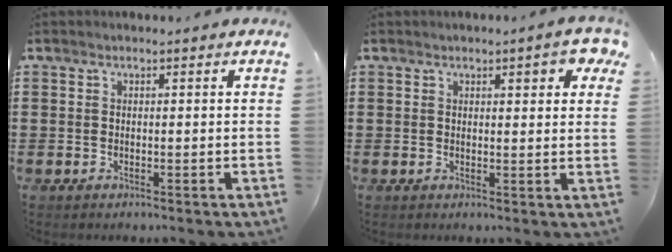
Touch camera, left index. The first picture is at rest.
{"total": 3.6, "force": [2.2, 0.8, 2.8], "torque": [-0.043, -0.003, 0.034]}